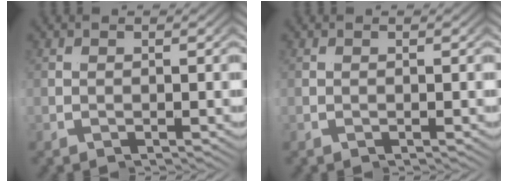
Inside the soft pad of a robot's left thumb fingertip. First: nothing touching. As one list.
[{"total": 0.0}]